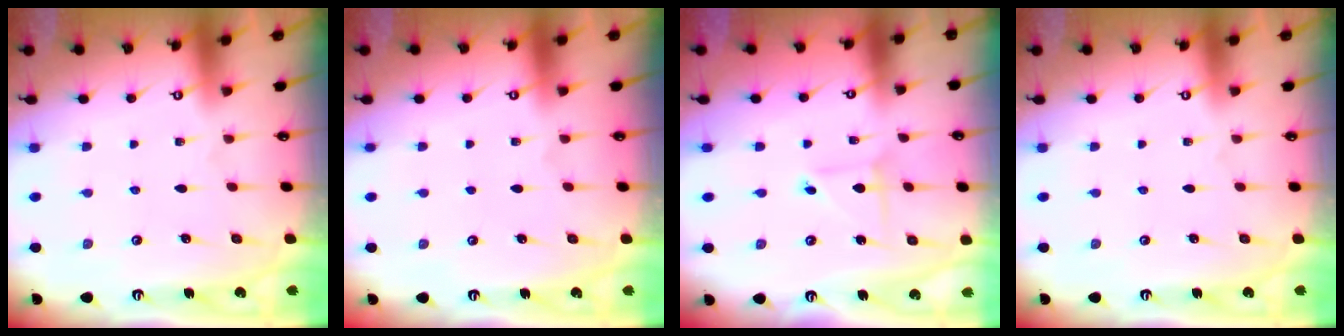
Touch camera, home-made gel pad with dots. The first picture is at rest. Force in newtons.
{"total": 0.0}
{"total": 2.2, "press": 2.2, "slide": 0.1}
{"total": 0.0}